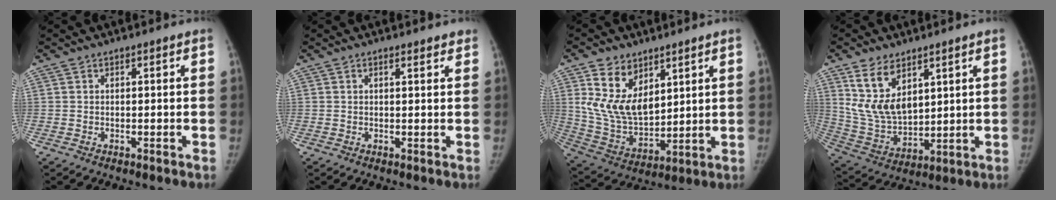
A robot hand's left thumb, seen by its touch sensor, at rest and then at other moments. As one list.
[{"total": 1.2, "force": [0.9, 0.3, 0.7], "torque": [-0.010, -0.004, 0.013]}, {"total": 14.2, "force": [6.5, 8.7, 9.1], "torque": [-0.141, -0.038, 0.146]}, {"total": 12.9, "force": [6.5, 7.3, 8.5], "torque": [-0.140, -0.030, 0.147]}]